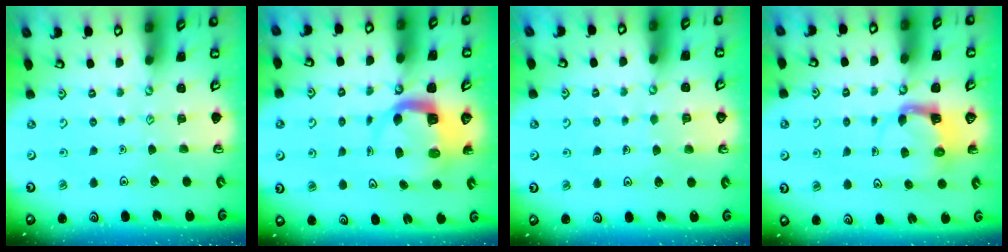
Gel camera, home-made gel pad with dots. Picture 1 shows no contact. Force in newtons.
{"total": 5.8, "press": 5.8, "slide": 0.9}
{"total": 4.9, "press": 4.9, "slide": 0.3}
{"total": 3.9, "press": 3.9, "slide": 0.7}